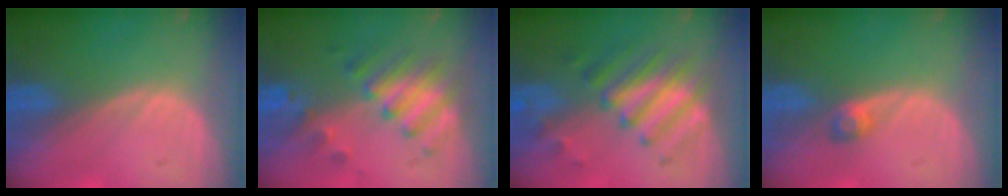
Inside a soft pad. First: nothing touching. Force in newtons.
{"total": 7.2, "press": 6.8, "slide": 2.3}
{"total": 7.8, "press": 7.3, "slide": 2.6}
{"total": 2.0, "press": 1.7, "slide": 1.1}